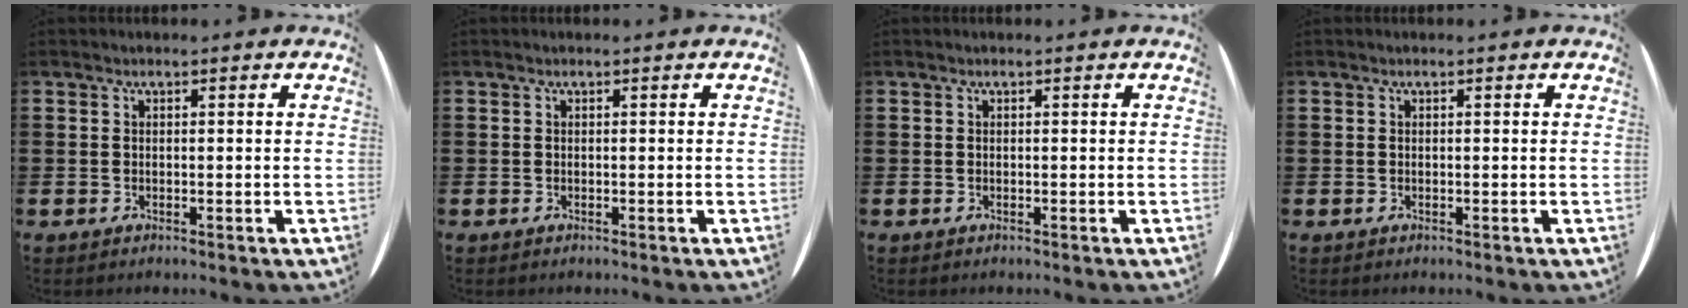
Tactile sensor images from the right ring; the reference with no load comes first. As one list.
[{"total": 0.0}, {"total": 0.0}, {"total": 0.0}]